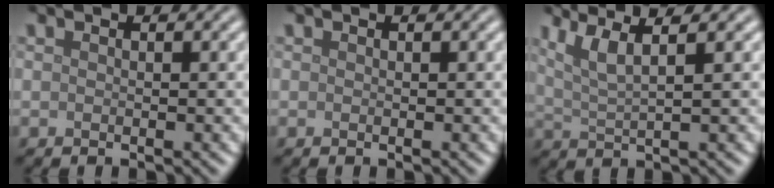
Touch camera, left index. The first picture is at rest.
{"total": 0.0}
{"total": 3.9, "force": [2.1, 0.9, 3.2], "torque": [-0.059, 0.008, 0.043]}